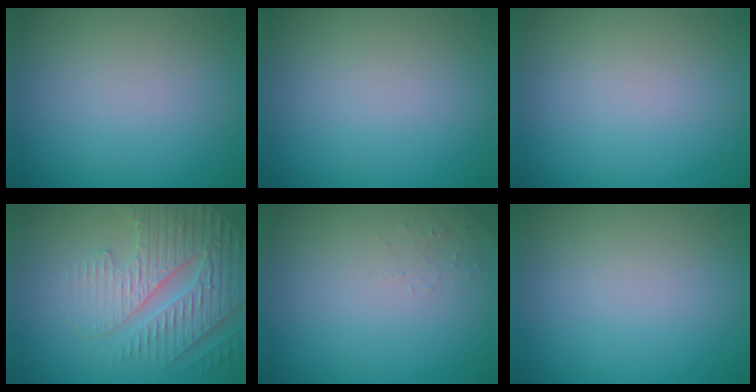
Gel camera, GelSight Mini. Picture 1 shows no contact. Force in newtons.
{"total": 0.0}
{"total": 0.0}
{"total": 4.8, "press": 4.4, "slide": 1.9}
{"total": 0.9, "press": 0.9, "slide": 0.2}
{"total": 0.0}